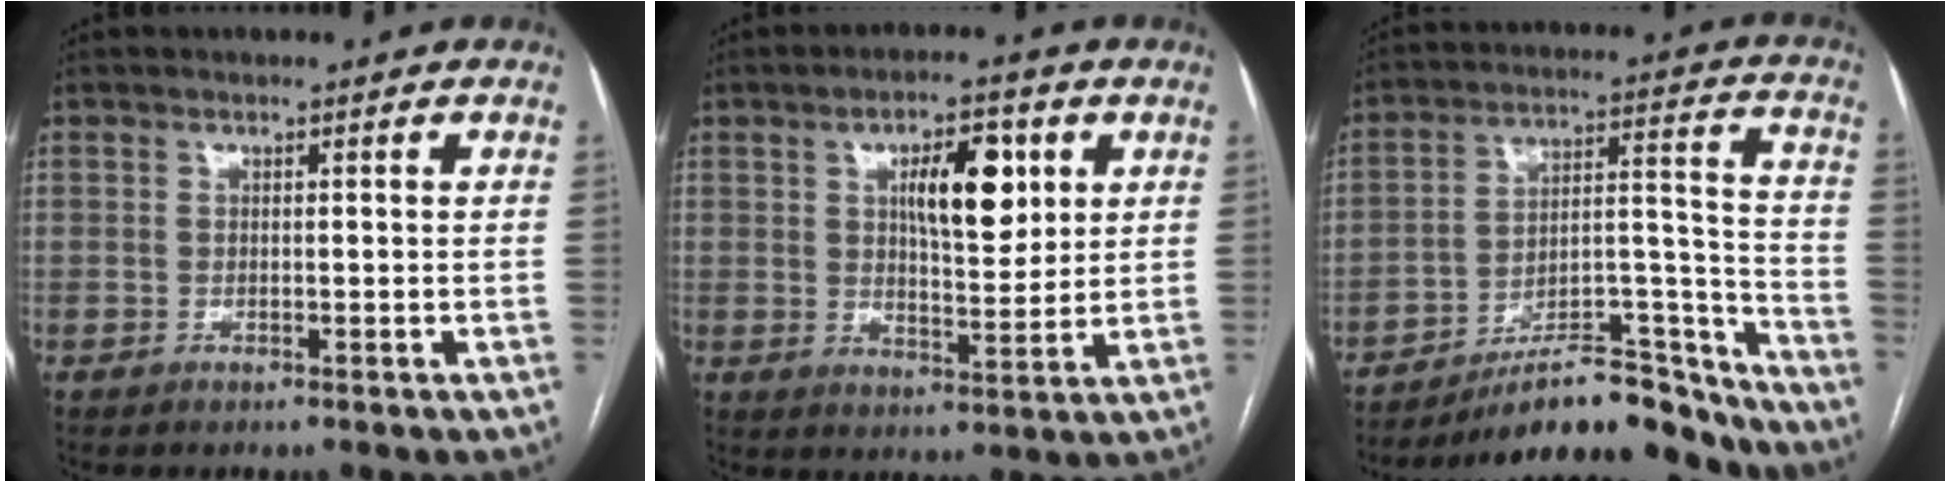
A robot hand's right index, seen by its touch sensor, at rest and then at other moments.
{"total": 9.4, "force": [3.2, 3.4, 8.2], "torque": [-0.128, 0.008, 0.055]}
{"total": 20.2, "force": [-18.2, 3.9, 7.7], "torque": [-0.081, 0.043, -0.281]}